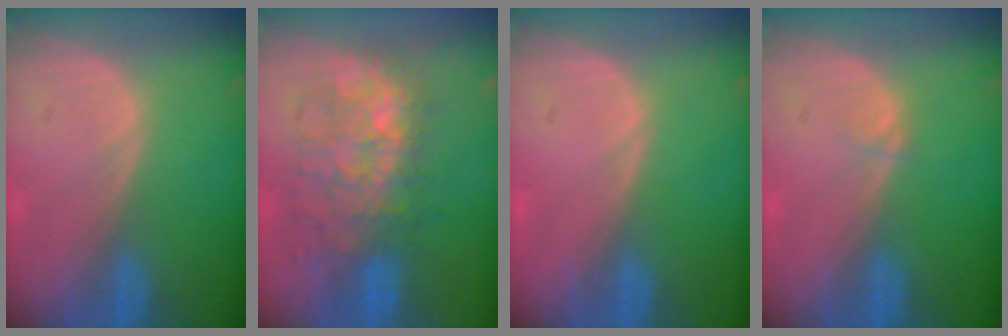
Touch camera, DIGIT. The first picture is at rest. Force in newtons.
{"total": 9.3, "press": 9.2, "slide": 1.6}
{"total": 0.0}
{"total": 0.5, "press": 0.5, "slide": 0.1}